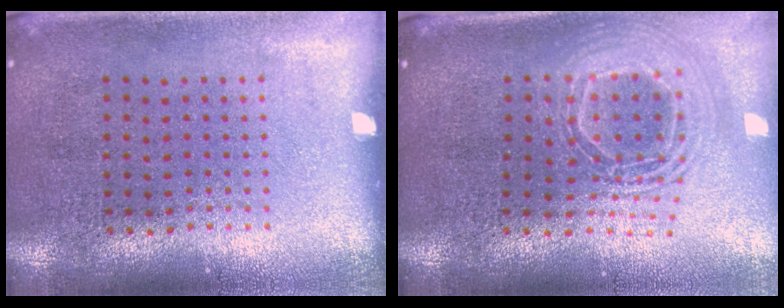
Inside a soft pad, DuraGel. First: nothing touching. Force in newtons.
{"total": 2.2, "press": 1.7, "slide": 1.3}